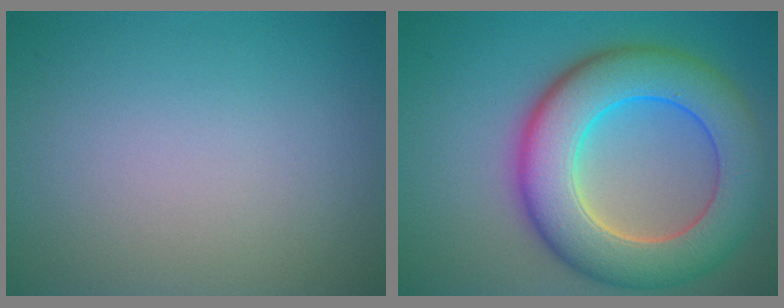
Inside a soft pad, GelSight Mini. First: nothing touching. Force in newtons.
{"total": 10.4, "press": 10.4, "slide": 0.4}